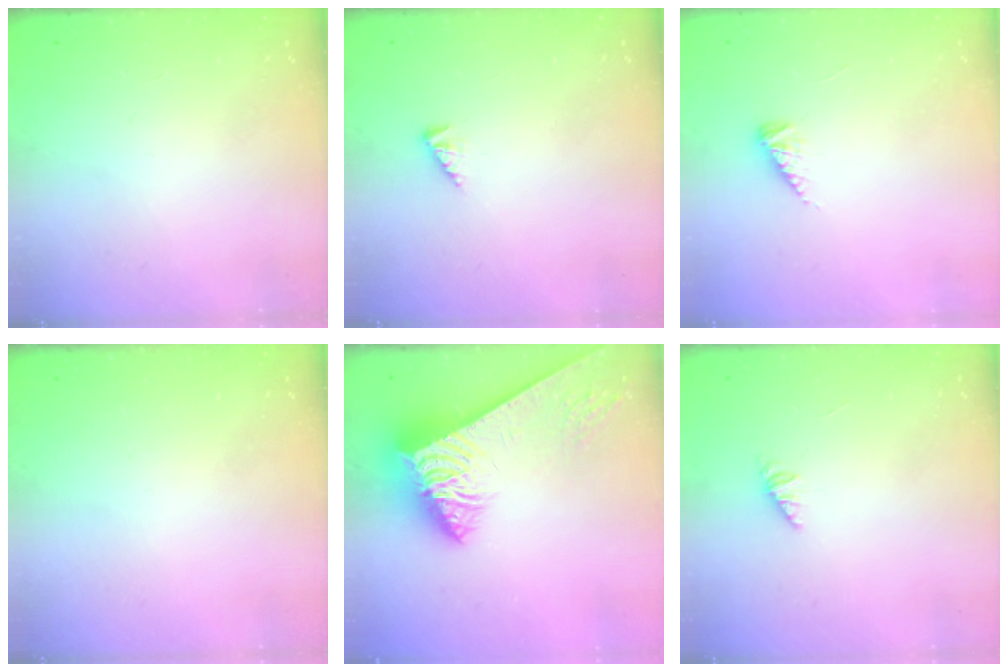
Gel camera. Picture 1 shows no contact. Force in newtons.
{"total": 1.4, "press": 1.4, "slide": 0.5}
{"total": 3.9, "press": 3.8, "slide": 0.6}
{"total": 0.0}
{"total": 7.8, "press": 7.7, "slide": 1.0}
{"total": 1.0, "press": 1.0, "slide": 0.3}